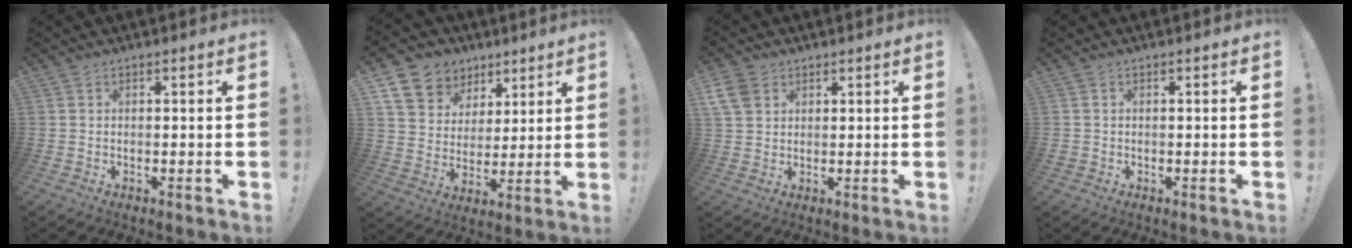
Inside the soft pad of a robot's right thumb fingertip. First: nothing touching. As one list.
[{"total": 11.8, "force": [7.0, 8.9, 3.4], "torque": [-0.055, -0.045, 0.140]}, {"total": 6.7, "force": [3.2, 5.0, 3.1], "torque": [-0.061, -0.006, 0.065]}, {"total": 1.0, "force": [-0.3, 0.9, 0.3], "torque": [-0.007, 0.003, -0.006]}]